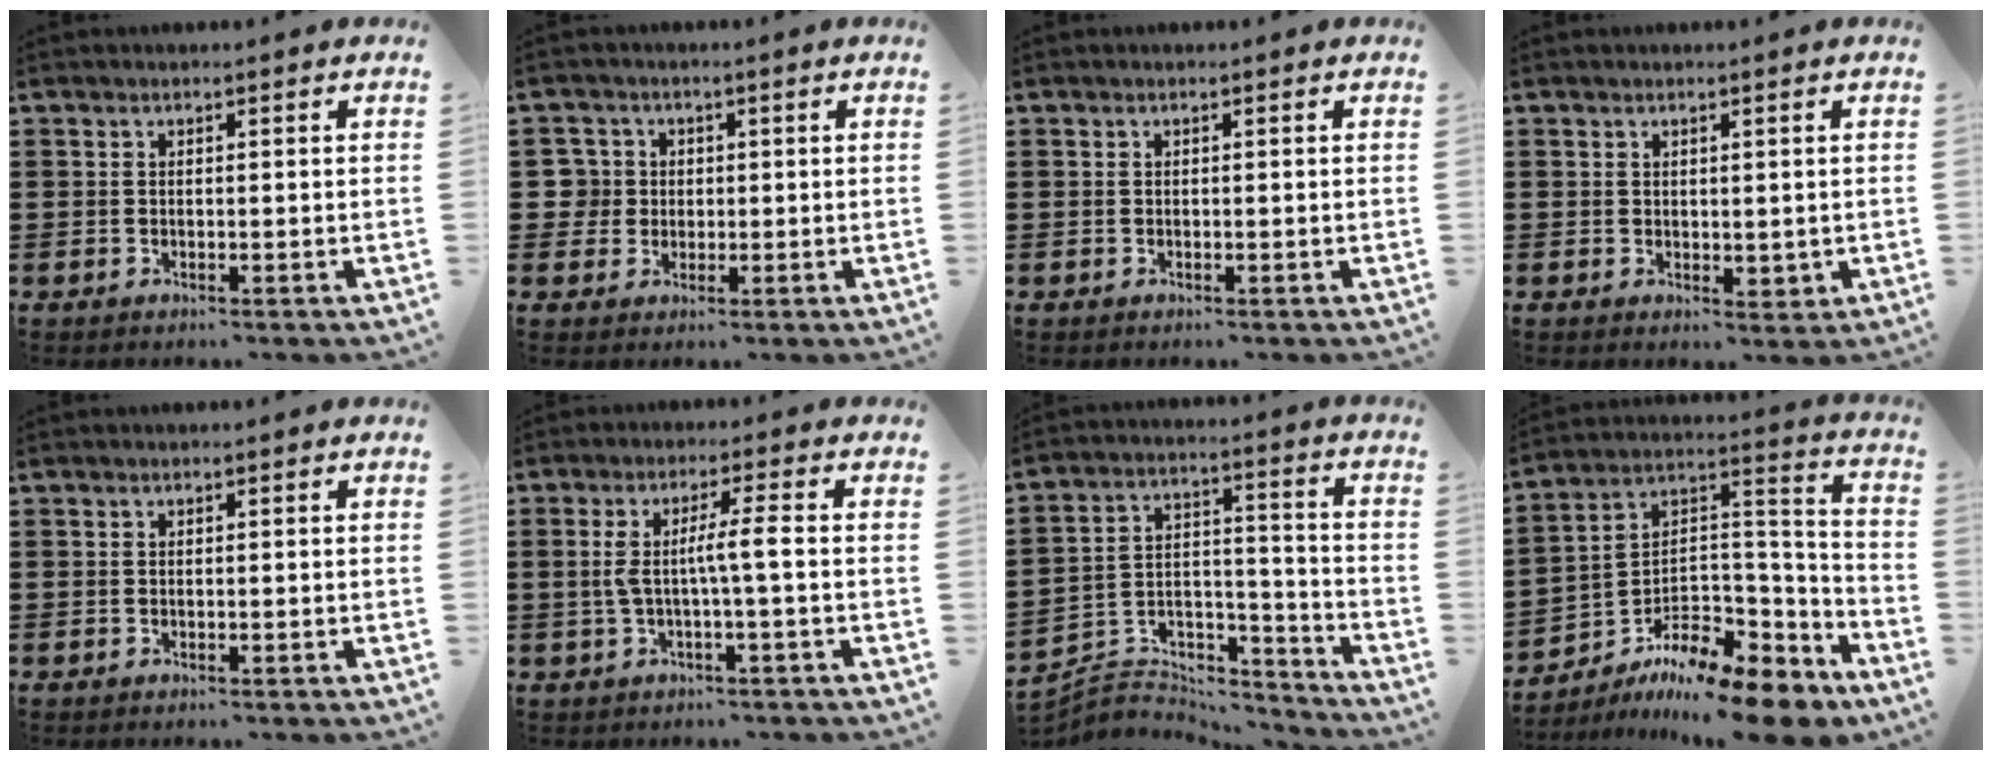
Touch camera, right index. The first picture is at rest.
{"total": 4.0, "force": [0.3, 3.9, 0.7], "torque": [-0.032, 0.013, 0.005]}
{"total": 0.0}
{"total": 1.4, "force": [0.9, 0.9, 0.6], "torque": [-0.012, 0.004, 0.018]}
{"total": 0.0}
{"total": 5.2, "force": [-0.3, 0.0, 5.2], "torque": [-0.105, -0.005, -0.014]}
{"total": 5.0, "force": [-4.5, 2.2, 0.6], "torque": [-0.021, 0.004, -0.094]}
{"total": 11.2, "force": [-9.2, 3.3, 5.3], "torque": [-0.090, 0.018, -0.177]}